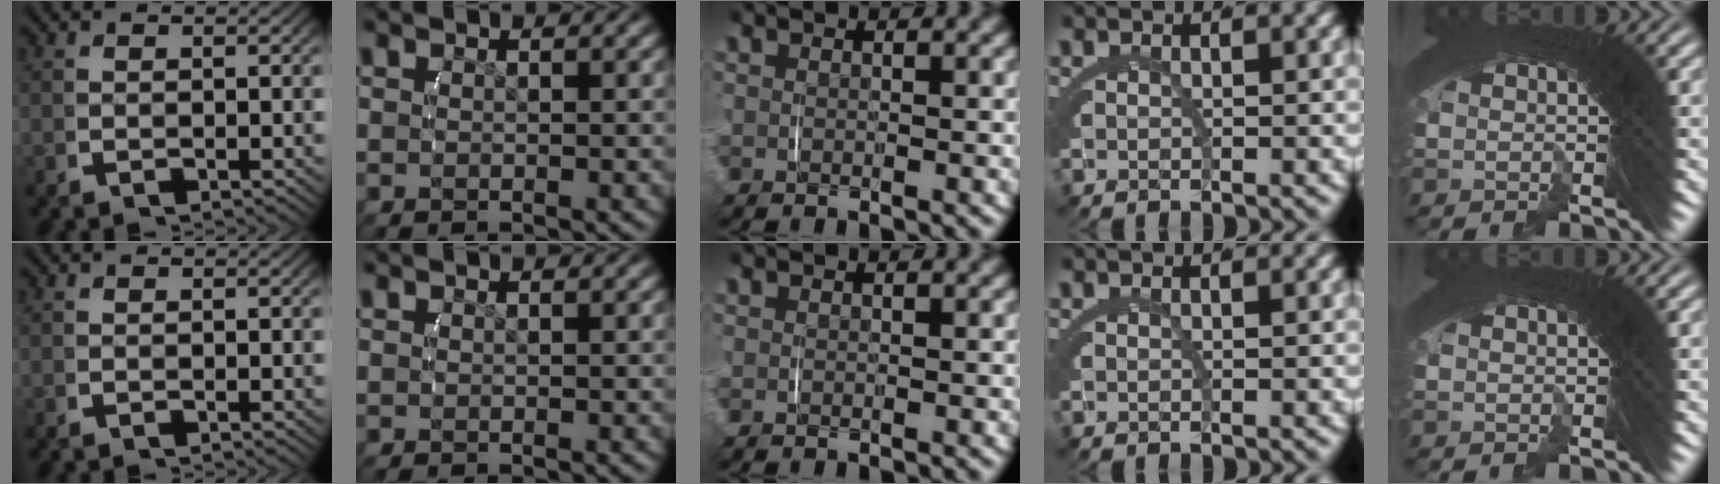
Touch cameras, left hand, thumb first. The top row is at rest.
{}